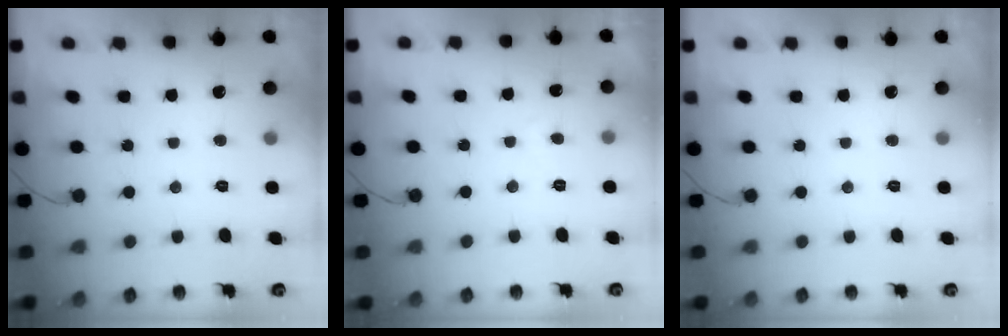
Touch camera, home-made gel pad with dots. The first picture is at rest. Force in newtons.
{"total": 1.4, "press": 1.3, "slide": 0.5}
{"total": 0.0}